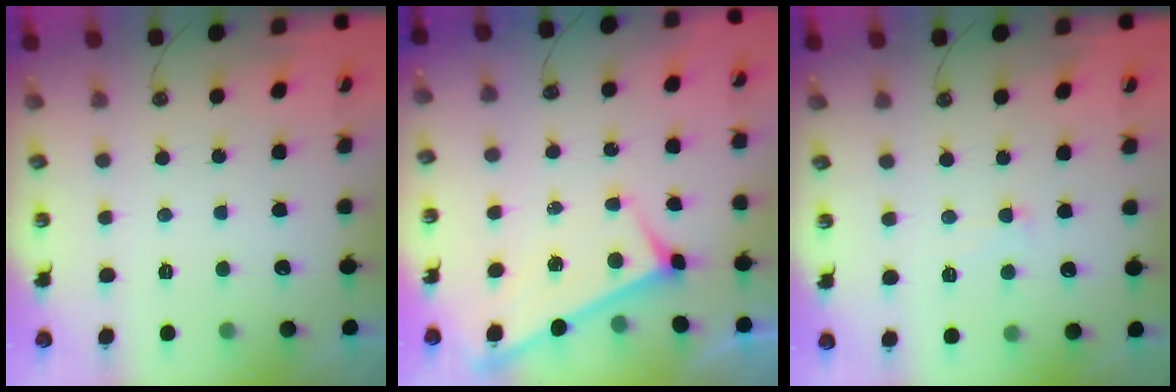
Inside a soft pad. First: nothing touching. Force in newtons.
{"total": 3.1, "press": 3.1, "slide": 0.3}
{"total": 1.0, "press": 0.4, "slide": 0.9}